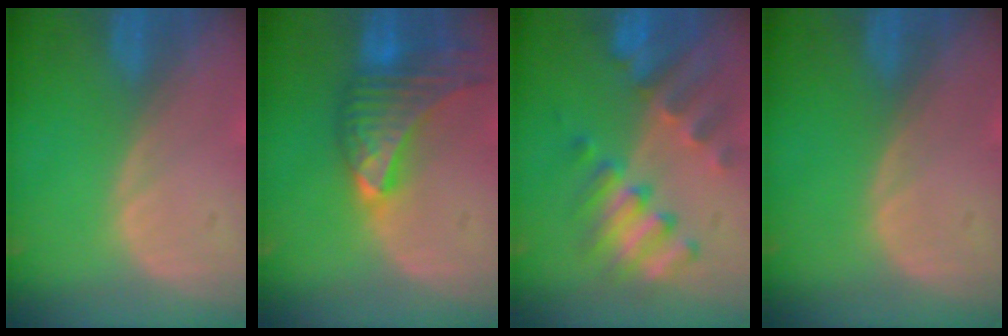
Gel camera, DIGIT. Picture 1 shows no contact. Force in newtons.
{"total": 9.7, "press": 8.6, "slide": 4.5}
{"total": 8.9, "press": 8.3, "slide": 3.5}
{"total": 0.0}